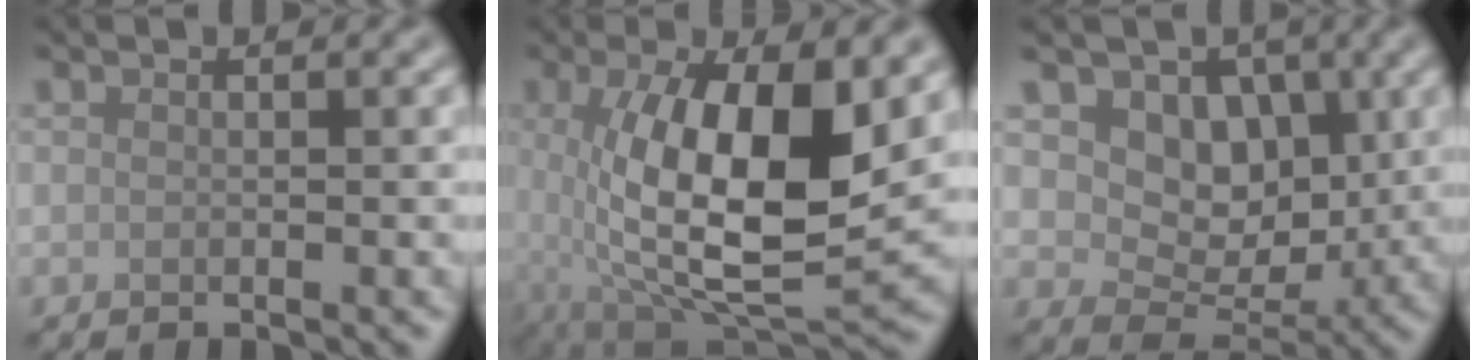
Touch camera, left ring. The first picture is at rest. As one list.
[{"total": 12.5, "force": [0.4, 5.0, 11.4], "torque": [-0.194, -0.019, 0.011]}, {"total": 6.1, "force": [1.5, 4.7, 3.6], "torque": [-0.047, -0.010, 0.014]}]